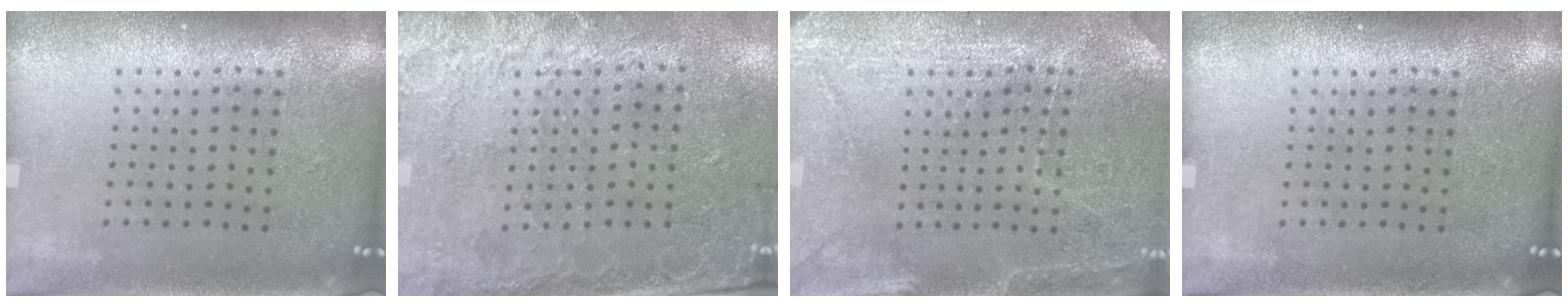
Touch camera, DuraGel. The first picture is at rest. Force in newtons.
{"total": 2.7, "press": 2.0, "slide": 1.8}
{"total": 2.9, "press": 2.8, "slide": 0.3}
{"total": 0.0}